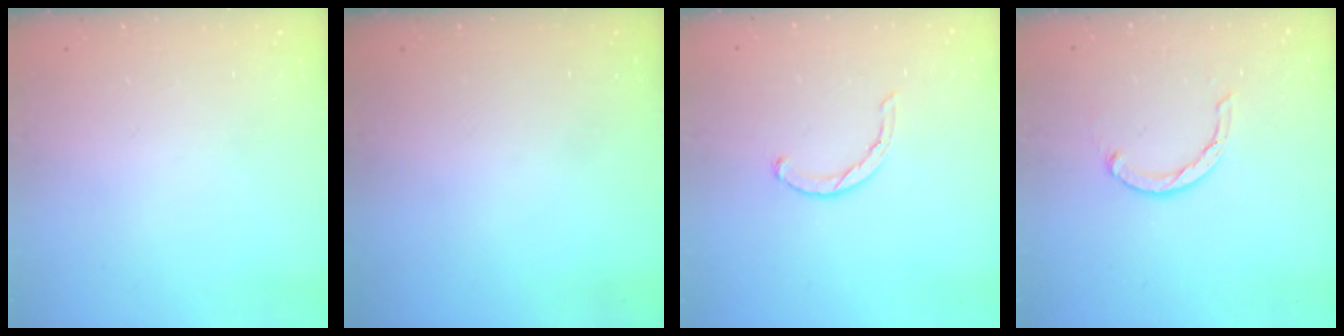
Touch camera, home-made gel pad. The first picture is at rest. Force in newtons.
{"total": 0.0}
{"total": 1.9, "press": 1.9, "slide": 0.3}
{"total": 3.6, "press": 3.5, "slide": 0.5}